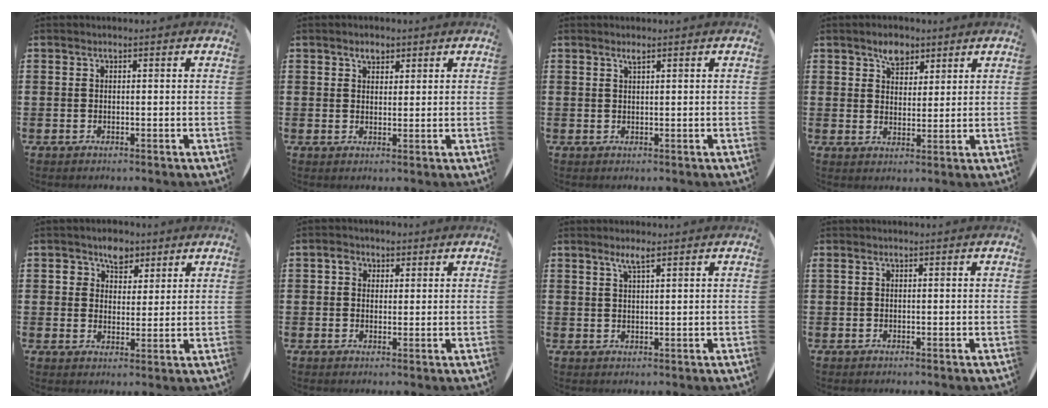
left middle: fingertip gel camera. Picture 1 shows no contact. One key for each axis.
{"total": 1.9, "fx": 1.5, "fy": 1.1, "fz": 0.5, "tx": -0.003, "ty": 0.001, "tz": 0.026}
{"total": 0.8, "fx": 0.7, "fy": 0.0, "fz": 0.5, "tx": -0.009, "ty": -0.001, "tz": 0.012}
{"total": 3.8, "fx": 2.9, "fy": 2.1, "fz": 1.3, "tx": -0.014, "ty": 0.001, "tz": 0.050}
{"total": 4.5, "fx": 3.0, "fy": 3.2, "fz": 1.3, "tx": -0.012, "ty": 0.006, "tz": 0.050}
{"total": 2.3, "fx": 1.3, "fy": 1.7, "fz": 0.8, "tx": -0.001, "ty": 0.003, "tz": 0.019}
{"total": 2.4, "fx": 1.7, "fy": 0.2, "fz": 1.6, "tx": -0.033, "ty": 0.003, "tz": 0.029}
{"total": 0.0}